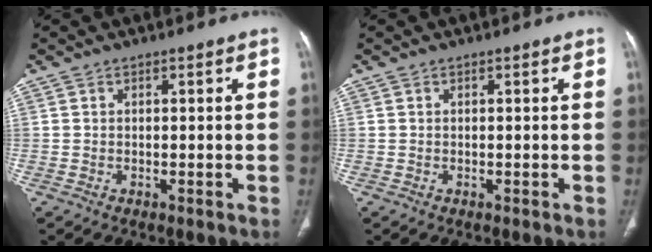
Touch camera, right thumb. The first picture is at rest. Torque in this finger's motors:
{"motor_torque": [0.00, 0.00, 0.00, 0.00, 0.00]}